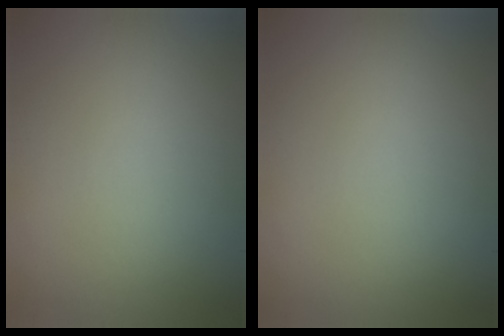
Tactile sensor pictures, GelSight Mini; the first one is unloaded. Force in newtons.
{"total": 0.0}